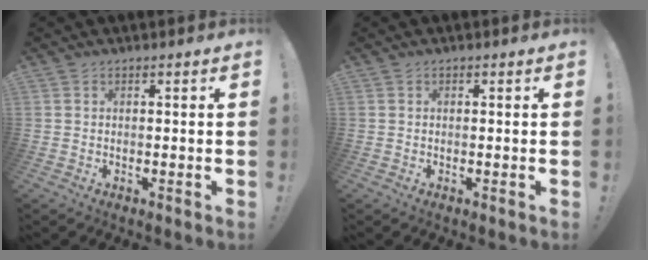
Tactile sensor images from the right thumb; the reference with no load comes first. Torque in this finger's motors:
{"motor_torque": [-0.03, -0.11, -0.17, 0.21, -0.01]}